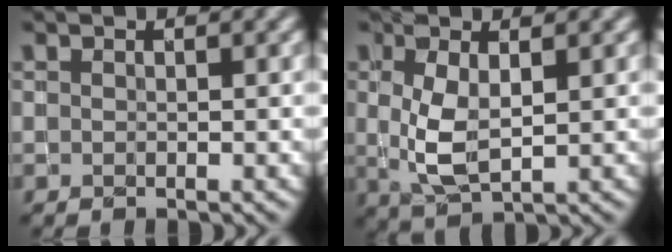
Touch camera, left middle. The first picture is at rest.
{"total": 3.6, "force": [0.4, 1.7, 3.1], "torque": [-0.071, -0.002, 0.014]}